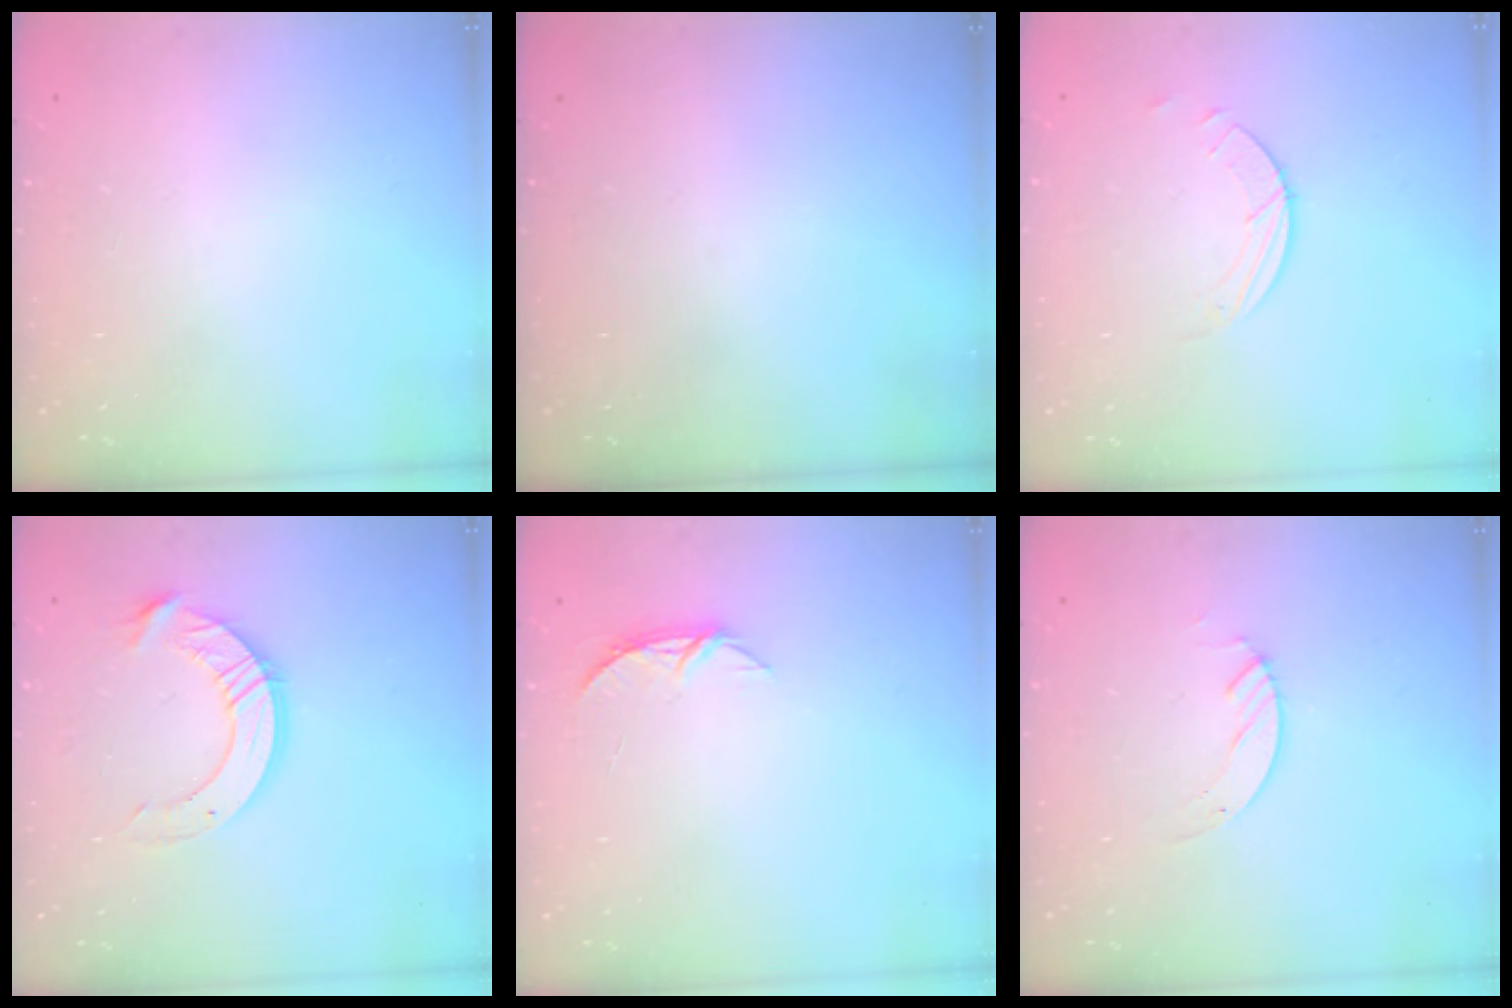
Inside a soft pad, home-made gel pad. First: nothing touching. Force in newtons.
{"total": 0.0}
{"total": 1.7, "press": 1.7, "slide": 0.2}
{"total": 10.1, "press": 10.1, "slide": 0.9}
{"total": 5.7, "press": 5.6, "slide": 0.4}
{"total": 2.1, "press": 2.1, "slide": 0.2}